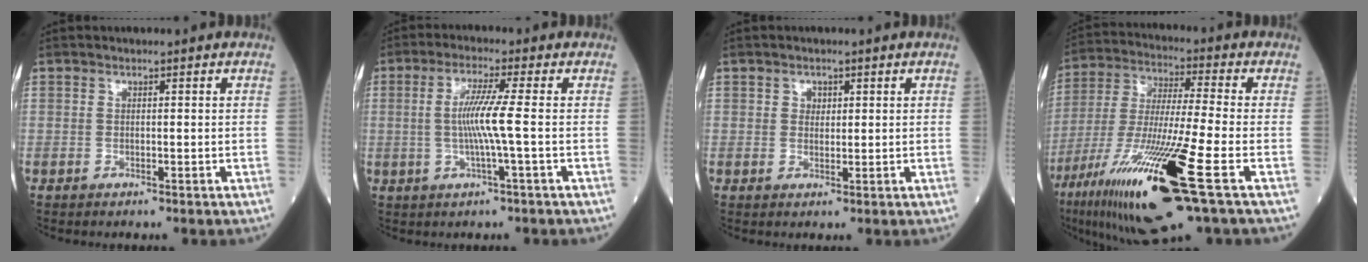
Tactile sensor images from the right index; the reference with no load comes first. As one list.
[{"total": 6.0, "force": [-0.3, -0.9, 5.9], "torque": [-0.121, 0.001, -0.006]}, {"total": 3.8, "force": [1.5, 2.5, 2.5], "torque": [-0.043, 0.007, 0.026]}, {"total": 20.9, "force": [-9.6, 0.9, 18.5], "torque": [-0.363, -0.052, -0.176]}]